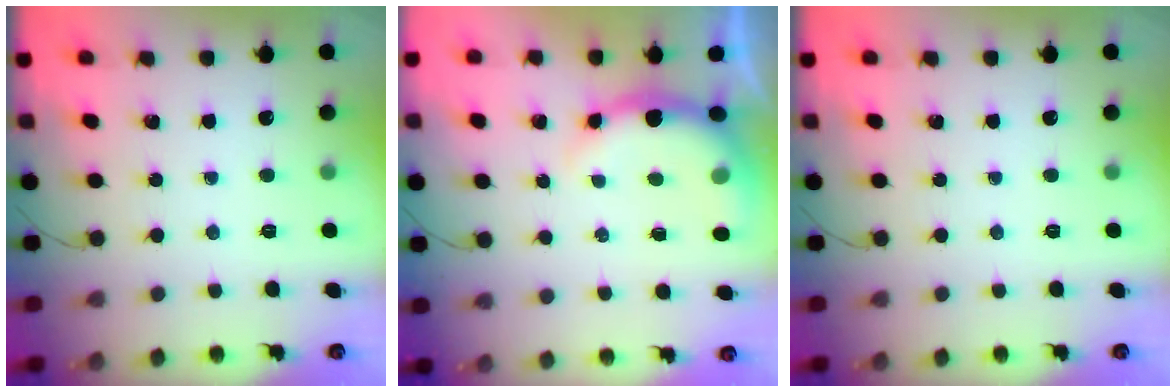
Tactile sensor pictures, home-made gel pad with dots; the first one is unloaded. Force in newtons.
{"total": 7.4, "press": 7.2, "slide": 1.4}
{"total": 0.0}